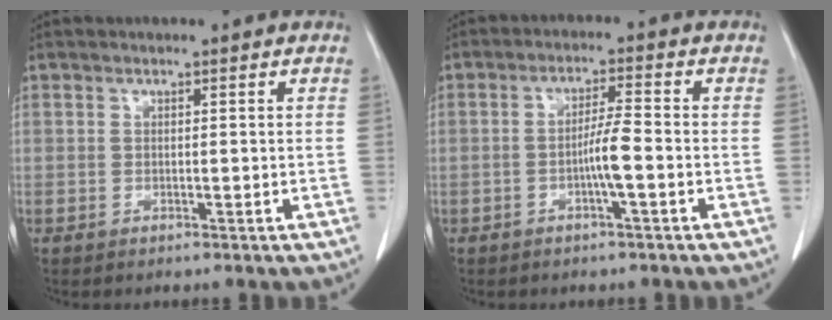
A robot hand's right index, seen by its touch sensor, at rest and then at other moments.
{"total": 4.1, "force": [-1.2, -0.1, 3.9], "torque": [-0.072, 0.005, -0.020]}